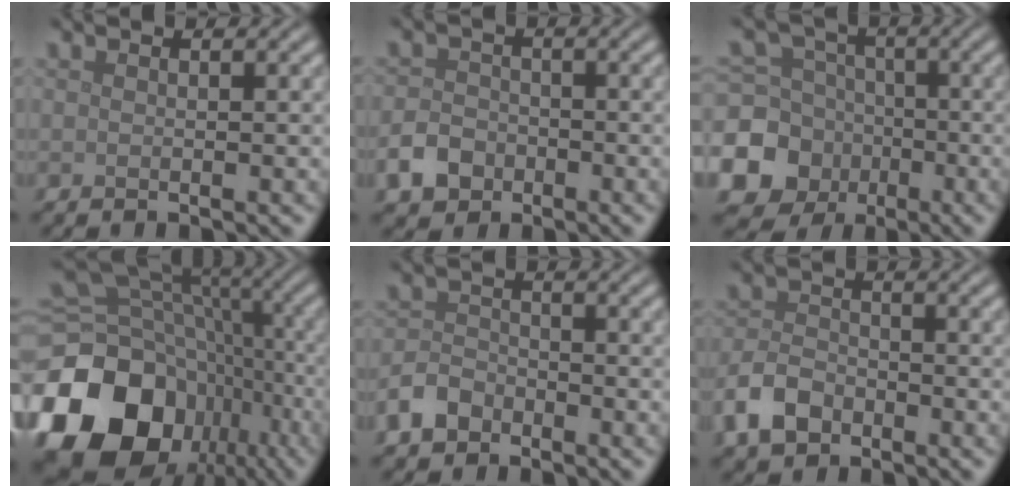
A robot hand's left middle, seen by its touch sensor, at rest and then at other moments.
{"total": 3.4, "force": [-1.8, 2.5, 1.4], "torque": [-0.027, -0.002, -0.037]}
{"total": 13.0, "force": [-4.7, 11.6, 3.5], "torque": [-0.103, -0.040, -0.103]}
{"total": 21.8, "force": [-8.5, 17.4, 10.0], "torque": [-0.205, -0.044, -0.132]}
{"total": 2.9, "force": [-2.0, 1.8, 1.0], "torque": [-0.018, 0.003, -0.048]}
{"total": 4.0, "force": [-2.4, 2.5, 2.0], "torque": [-0.039, -0.001, -0.055]}